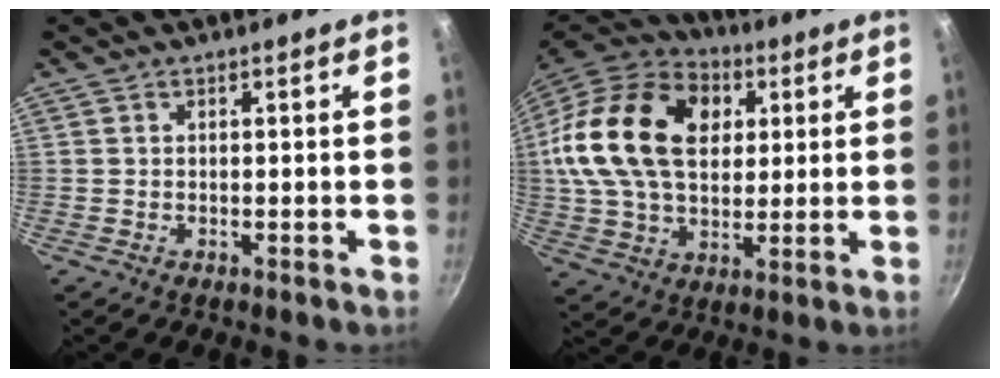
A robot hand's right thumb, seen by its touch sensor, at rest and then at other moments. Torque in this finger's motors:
{"motor_torque": [-0.61, 2.10, 1.29, -0.79, 0.26]}